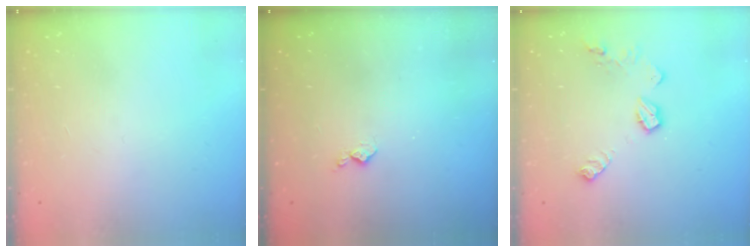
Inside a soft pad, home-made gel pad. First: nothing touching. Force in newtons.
{"total": 3.9, "press": 3.8, "slide": 0.4}
{"total": 9.1, "press": 9.1, "slide": 0.3}